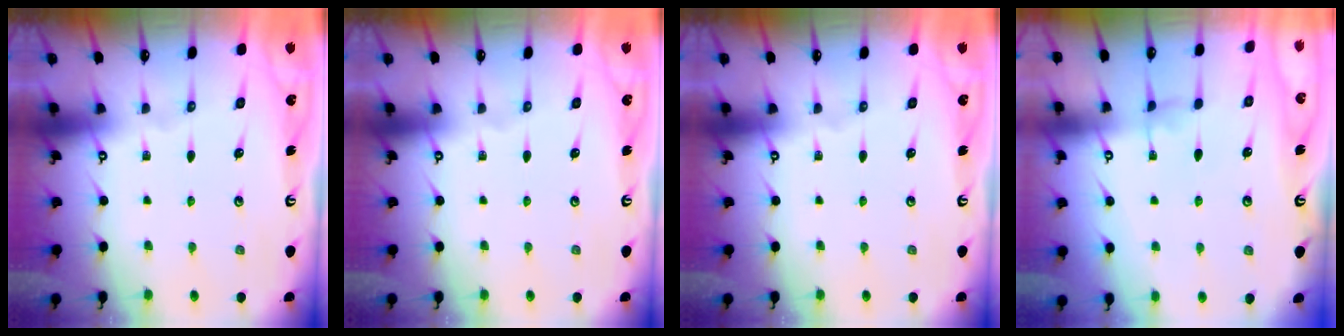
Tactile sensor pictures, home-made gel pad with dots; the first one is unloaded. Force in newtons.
{"total": 0.0}
{"total": 0.0}
{"total": 2.5, "press": 2.5, "slide": 0.2}